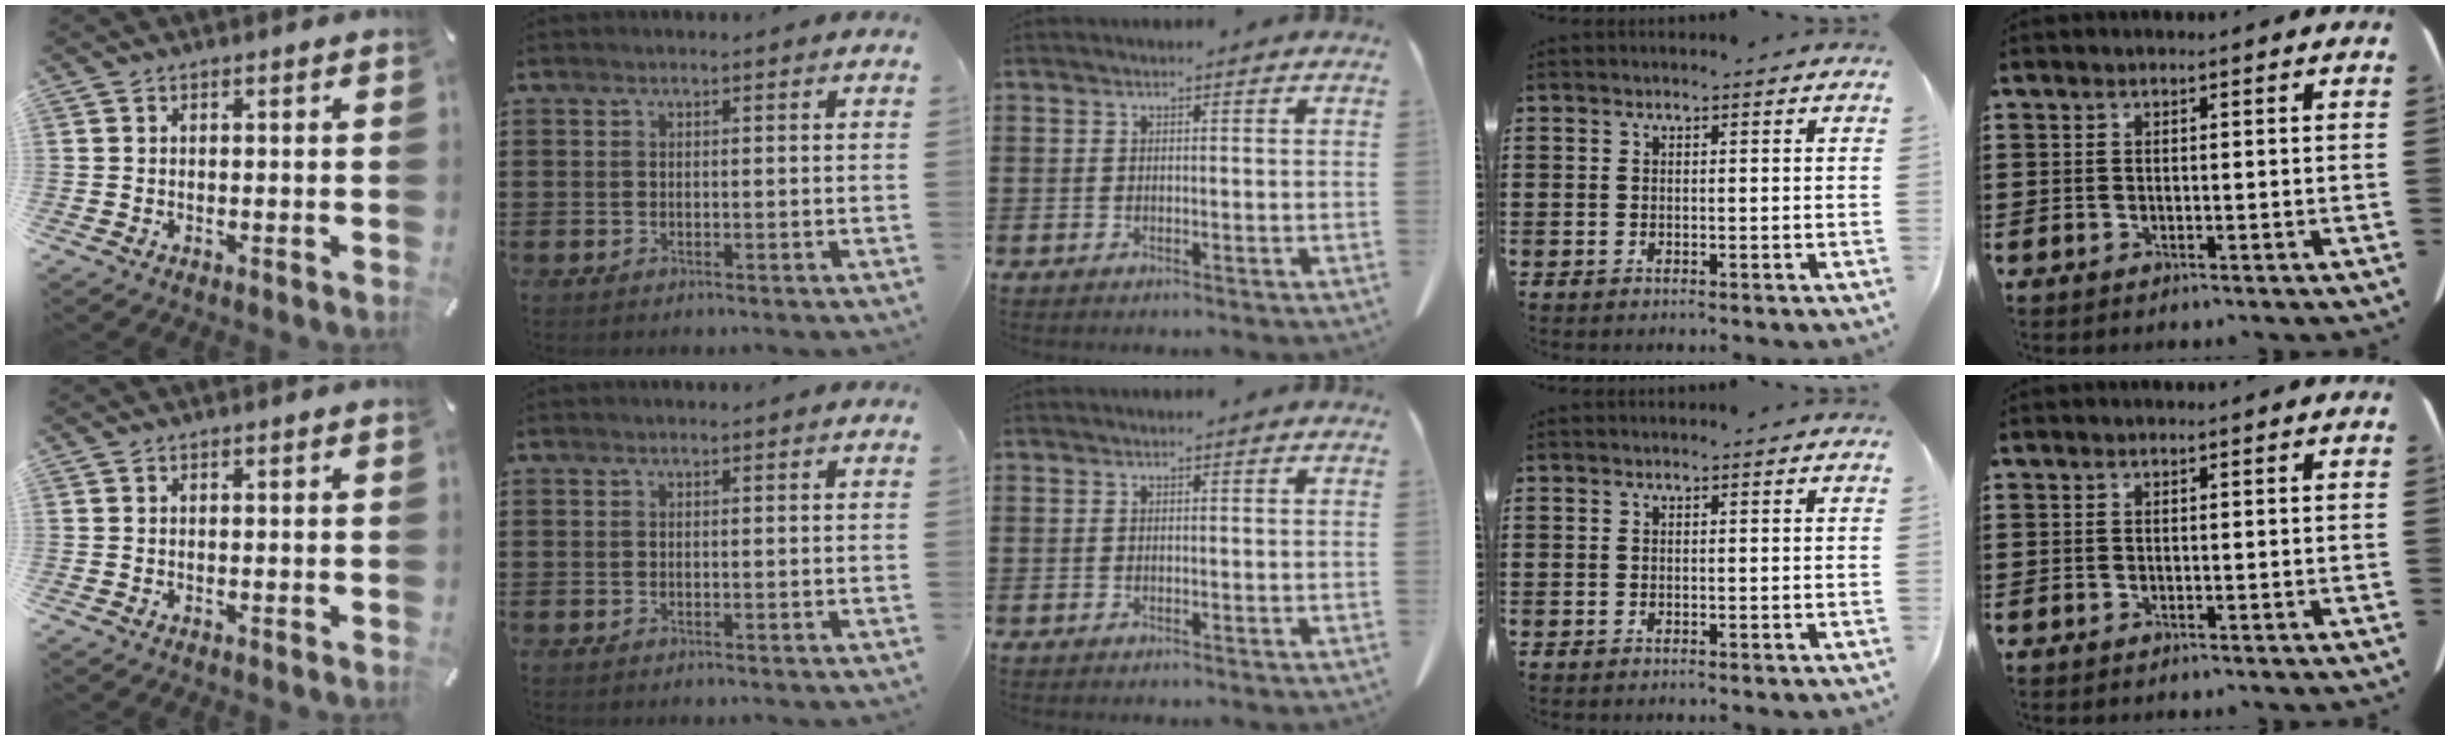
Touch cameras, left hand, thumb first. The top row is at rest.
{}